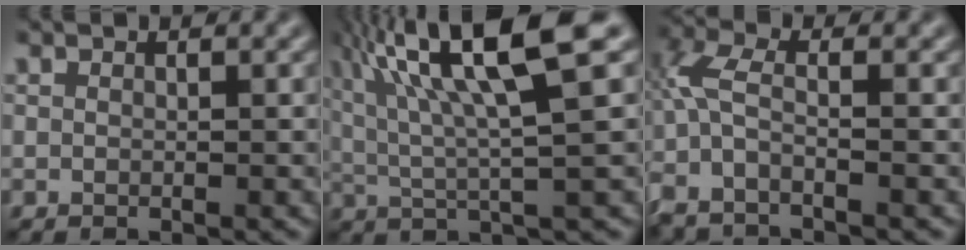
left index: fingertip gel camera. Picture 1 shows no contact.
{"total": 11.3, "force": [4.7, 2.0, 10.0], "torque": [-0.160, 0.022, 0.082]}
{"total": 4.6, "force": [-2.1, 1.5, 3.8], "torque": [-0.101, 0.000, -0.058]}